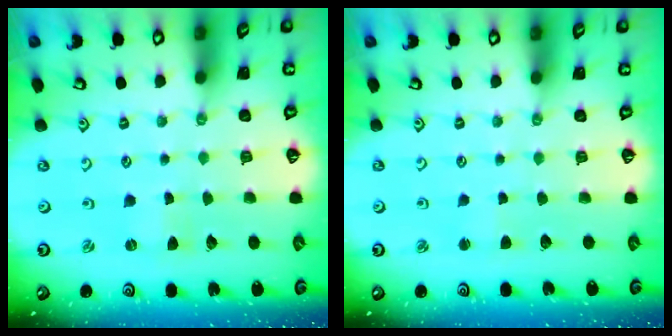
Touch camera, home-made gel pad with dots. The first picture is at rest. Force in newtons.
{"total": 1.4, "press": 1.3, "slide": 0.3}